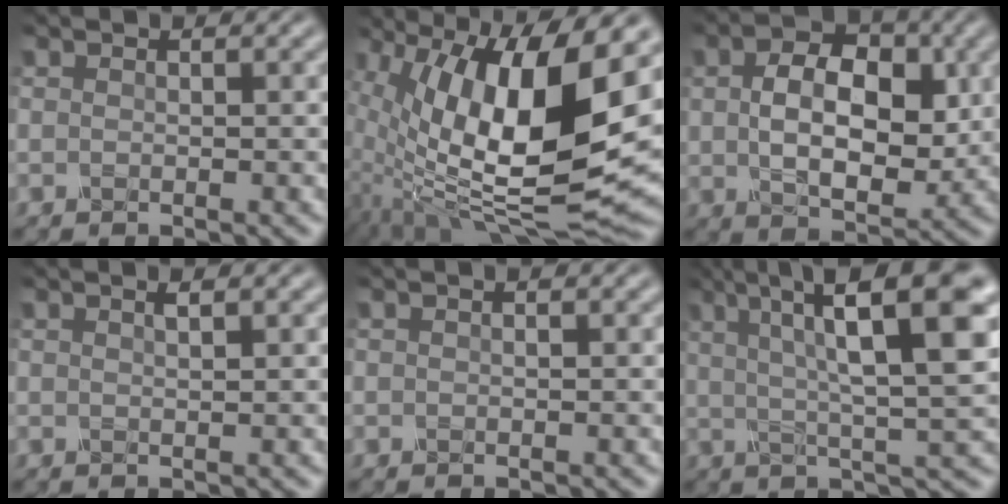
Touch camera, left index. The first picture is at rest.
{"total": 16.3, "force": [2.2, 5.9, 15.0], "torque": [-0.259, 0.001, 0.039]}
{"total": 7.6, "force": [0.7, 4.8, 5.8], "torque": [-0.103, -0.001, 0.014]}
{"total": 1.6, "force": [0.7, 0.5, 1.3], "torque": [-0.008, 0.005, -0.002]}
{"total": 1.1, "force": [0.4, 0.4, 0.9], "torque": [-0.005, -0.001, -0.005]}
{"total": 12.0, "force": [4.1, 2.8, 10.9], "torque": [-0.160, 0.019, 0.062]}